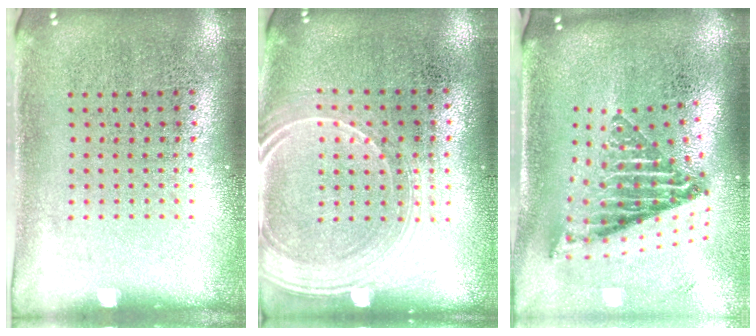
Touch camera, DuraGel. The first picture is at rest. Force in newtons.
{"total": 1.8, "press": 1.6, "slide": 0.7}
{"total": 2.4, "press": 1.6, "slide": 1.8}